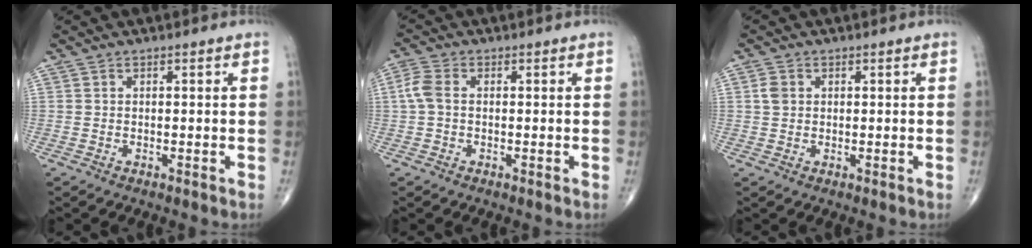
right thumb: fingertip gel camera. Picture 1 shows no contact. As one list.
[{"total": 3.8, "force": [0.1, 2.4, 2.9], "torque": [-0.074, 0.009, -0.005]}, {"total": 2.2, "force": [0.5, 1.8, 1.2], "torque": [-0.020, 0.003, 0.009]}]